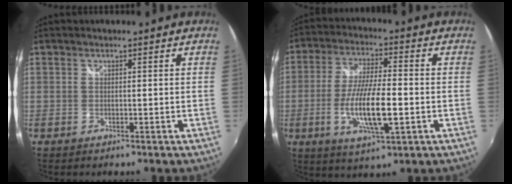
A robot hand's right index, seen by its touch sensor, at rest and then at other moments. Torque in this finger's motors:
{"motor_torque": [0.47, 0.04, 0.40, 0.21]}